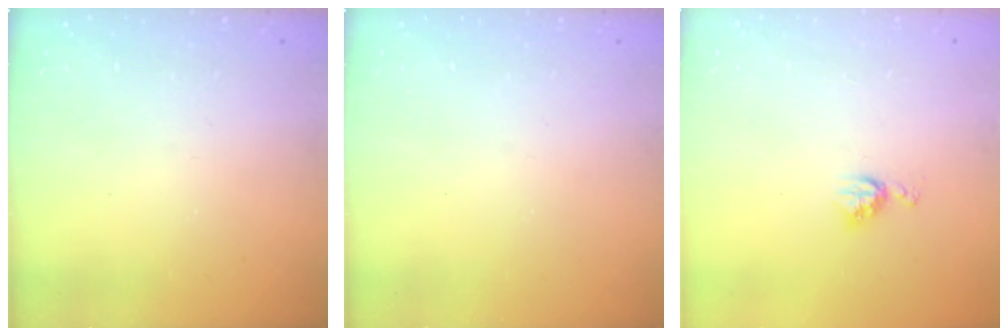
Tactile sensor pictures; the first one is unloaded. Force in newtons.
{"total": 0.0}
{"total": 5.0, "press": 4.9, "slide": 0.7}